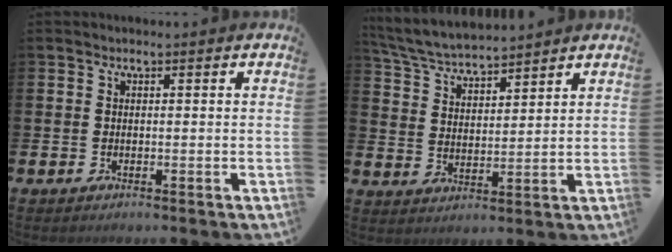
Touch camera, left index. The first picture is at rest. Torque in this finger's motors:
{"motor_torque": [-0.05, -0.52, 0.55, 0.21]}